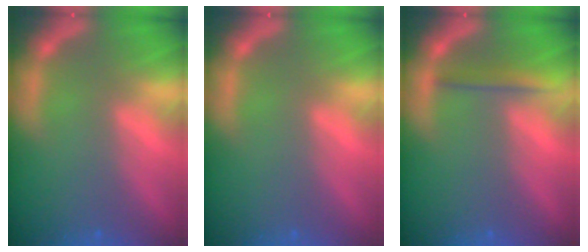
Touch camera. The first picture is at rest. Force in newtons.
{"total": 0.0}
{"total": 2.0}